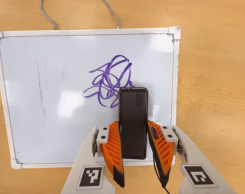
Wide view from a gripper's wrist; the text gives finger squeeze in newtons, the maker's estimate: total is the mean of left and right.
{"total": 3.6, "left": 2.2, "right": 5.0}